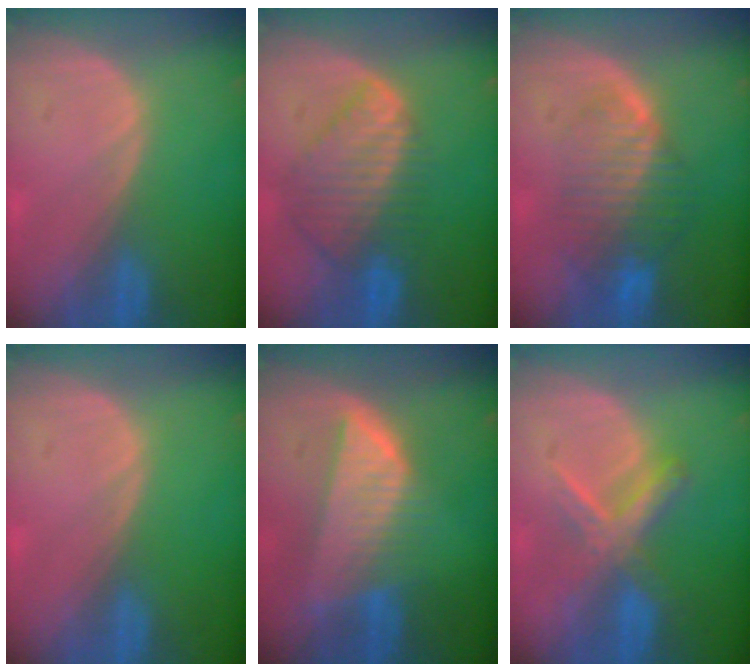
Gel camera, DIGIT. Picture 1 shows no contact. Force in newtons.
{"total": 8.8, "press": 7.6, "slide": 4.4}
{"total": 8.4, "press": 7.3, "slide": 4.1}
{"total": 0.0}
{"total": 8.2, "press": 7.2, "slide": 3.9}
{"total": 5.8, "press": 5.8, "slide": 0.5}